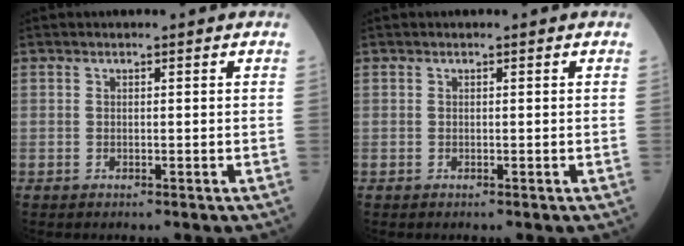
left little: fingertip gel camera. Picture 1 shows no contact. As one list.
[{"total": 0.0}]